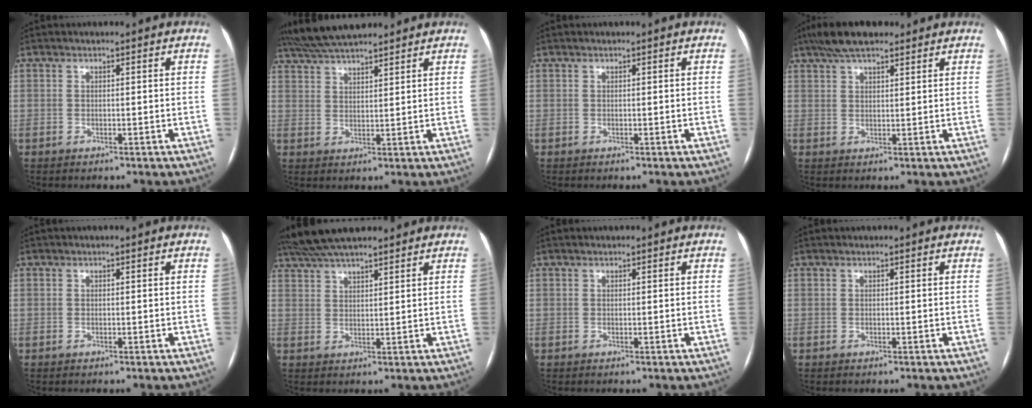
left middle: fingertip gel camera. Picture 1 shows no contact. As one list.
[{"total": 10.2, "force": [9.0, 1.6, 4.5], "torque": [-0.081, 0.034, 0.153]}, {"total": 0.0}, {"total": 8.3, "force": [6.3, 2.5, 4.8], "torque": [-0.085, 0.033, 0.108]}, {"total": 0.0}, {"total": 11.7, "force": [10.2, 2.0, 5.5], "torque": [-0.097, 0.040, 0.170]}, {"total": 0.7, "force": [0.7, 0.1, 0.2], "torque": [-0.008, 0.017, 0.015]}, {"total": 0.6, "force": [0.5, 0.1, 0.2], "torque": [-0.007, 0.016, 0.013]}]